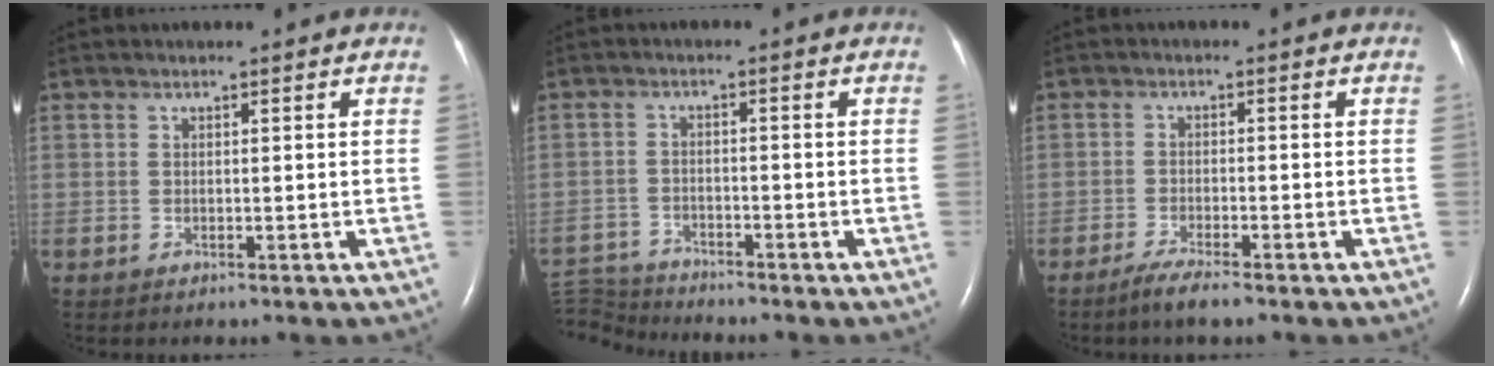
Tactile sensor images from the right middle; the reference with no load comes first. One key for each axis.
{"total": 7.3, "fx": -7.3, "fy": 0.4, "fz": -0.3, "tx": -0.005, "ty": 0.002, "tz": -0.140}
{"total": 3.2, "fx": -2.6, "fy": 0.2, "fz": 2.0, "tx": -0.046, "ty": -0.006, "tz": -0.050}